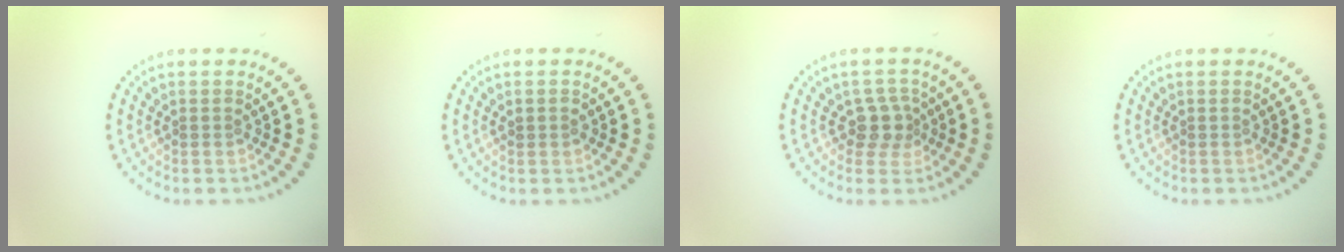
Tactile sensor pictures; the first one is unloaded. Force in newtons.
{"total": 0.8, "press": 0.8, "slide": 0.1}
{"total": 2.3, "press": 1.9, "slide": 1.3}
{"total": 0.0}